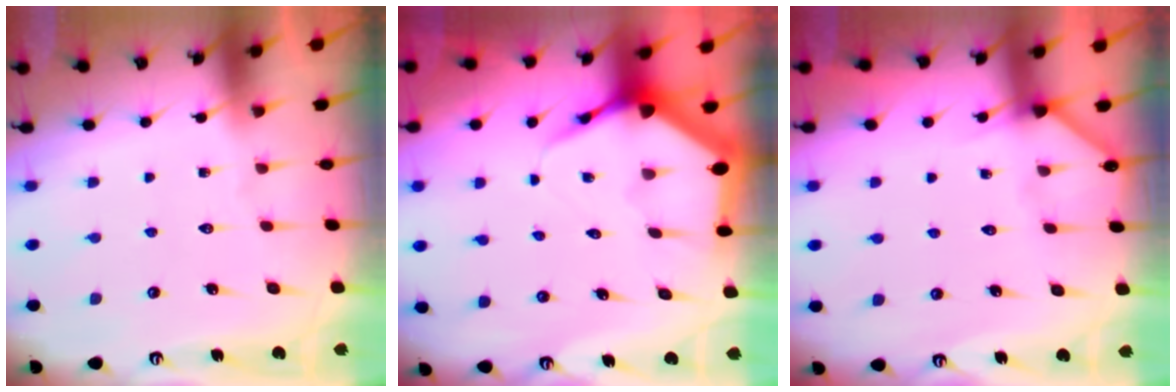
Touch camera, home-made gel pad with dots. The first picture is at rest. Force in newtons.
{"total": 6.2, "press": 6.2, "slide": 0.7}
{"total": 3.7, "press": 3.7, "slide": 0.5}